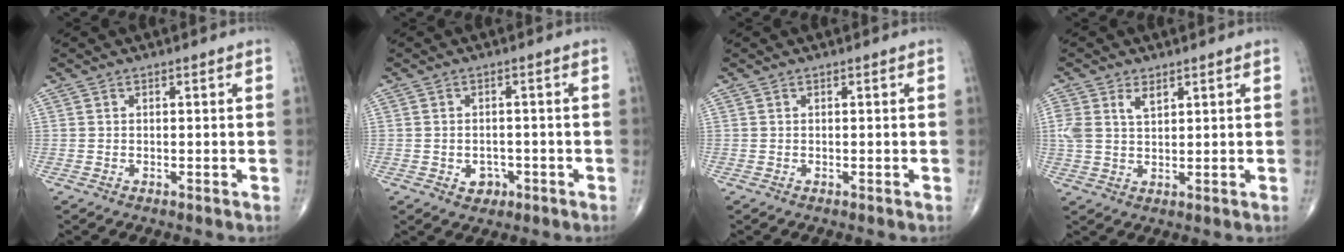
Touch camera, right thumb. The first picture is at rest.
{"total": 3.1, "force": [-1.2, 2.4, 1.4], "torque": [-0.003, 0.007, -0.012]}
{"total": 0.0}
{"total": 5.1, "force": [2.2, 2.9, 3.5], "torque": [-0.072, 0.000, 0.048]}